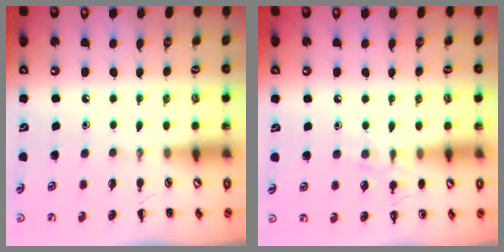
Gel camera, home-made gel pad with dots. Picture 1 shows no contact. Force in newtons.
{"total": 7.2, "press": 6.9, "slide": 2.0}